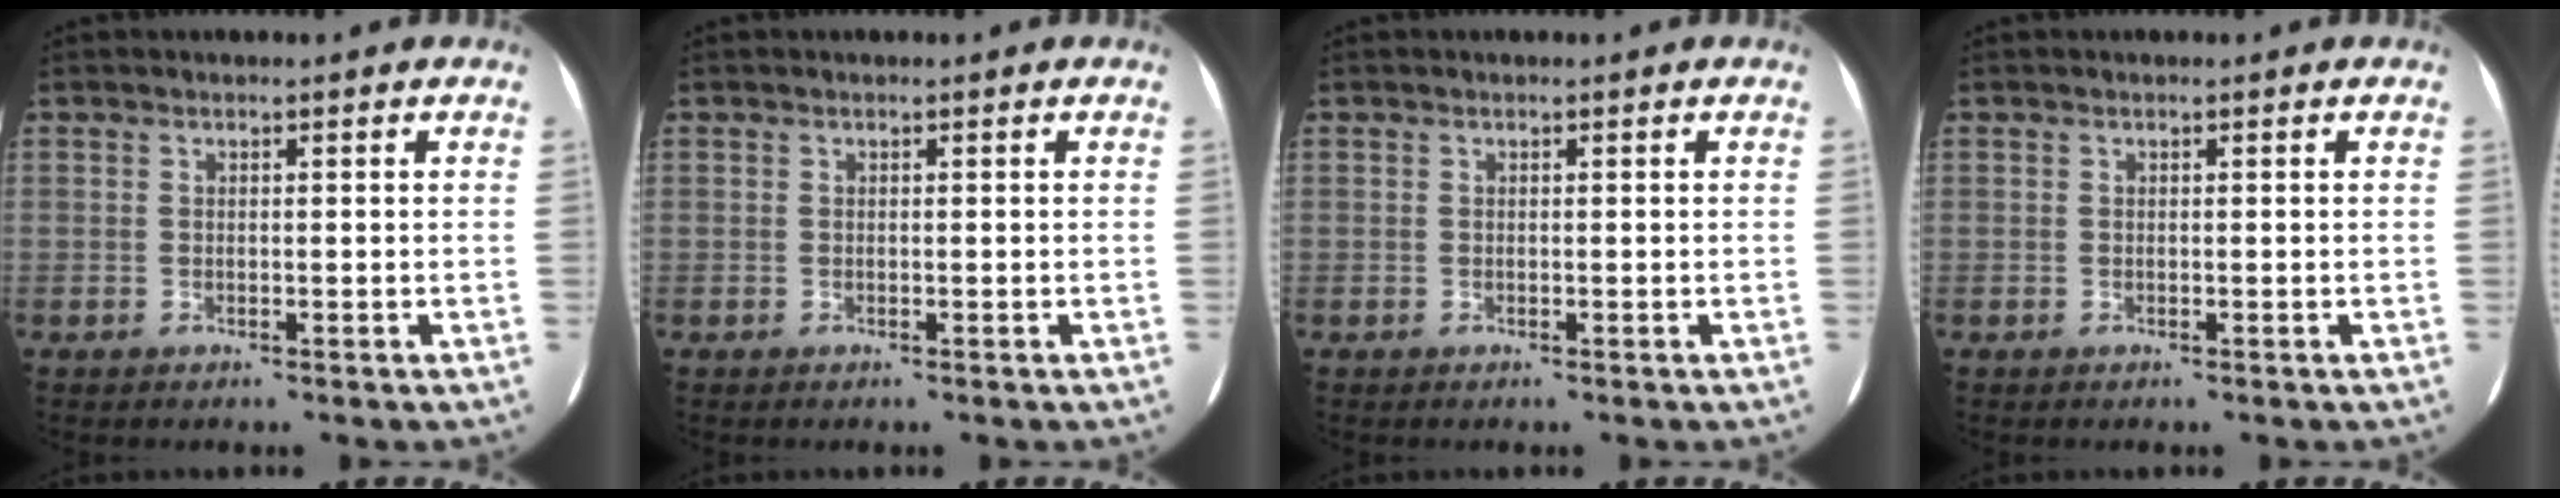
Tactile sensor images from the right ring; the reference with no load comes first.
{"total": 0.0}
{"total": 0.0}
{"total": 0.0}